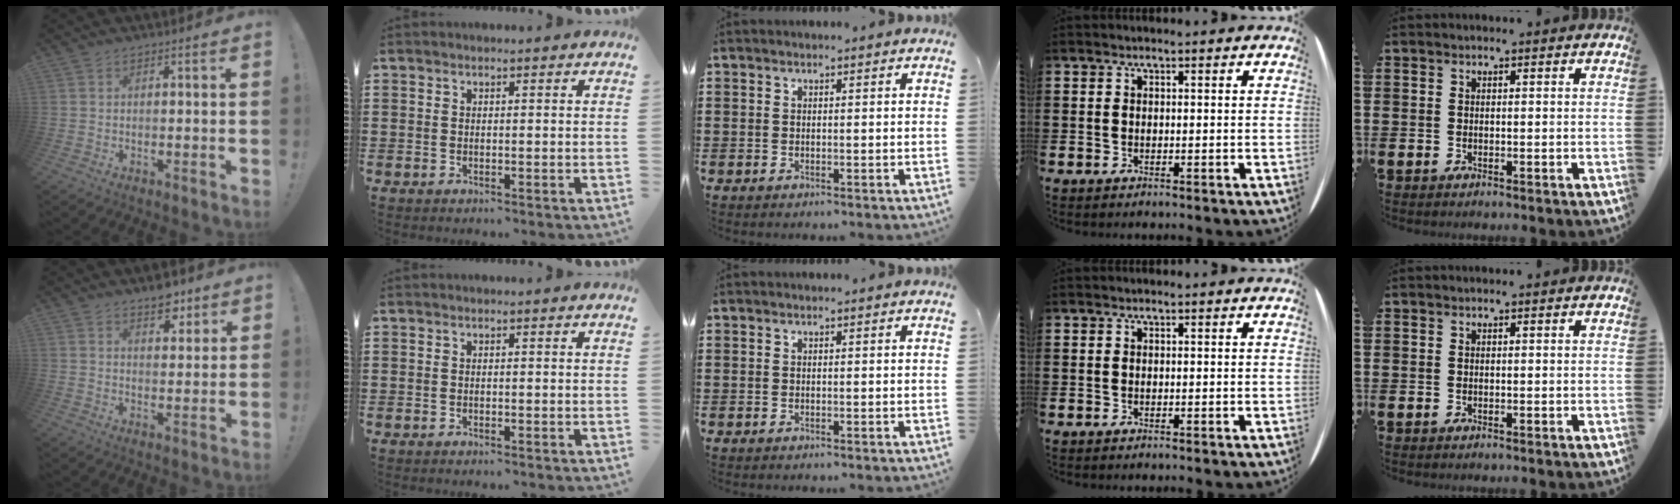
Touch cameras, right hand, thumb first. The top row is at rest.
{"thumb": {"total": 6.8, "force": [5.1, 3.2, 3.2], "torque": [-0.023, -0.032, 0.087]}}